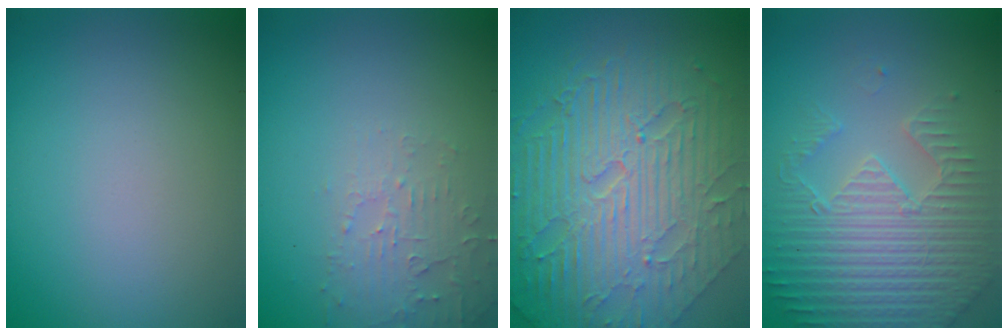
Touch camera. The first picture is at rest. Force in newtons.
{"total": 2.4, "press": 2.3, "slide": 0.6}
{"total": 10.7, "press": 7.1, "slide": 8.0}
{"total": 4.7, "press": 4.4, "slide": 1.6}